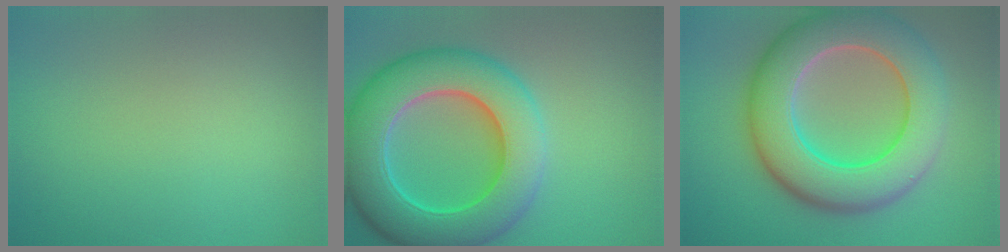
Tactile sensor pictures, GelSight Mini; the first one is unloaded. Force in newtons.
{"total": 10.9, "press": 10.9, "slide": 0.4}
{"total": 11.2, "press": 11.2, "slide": 0.5}